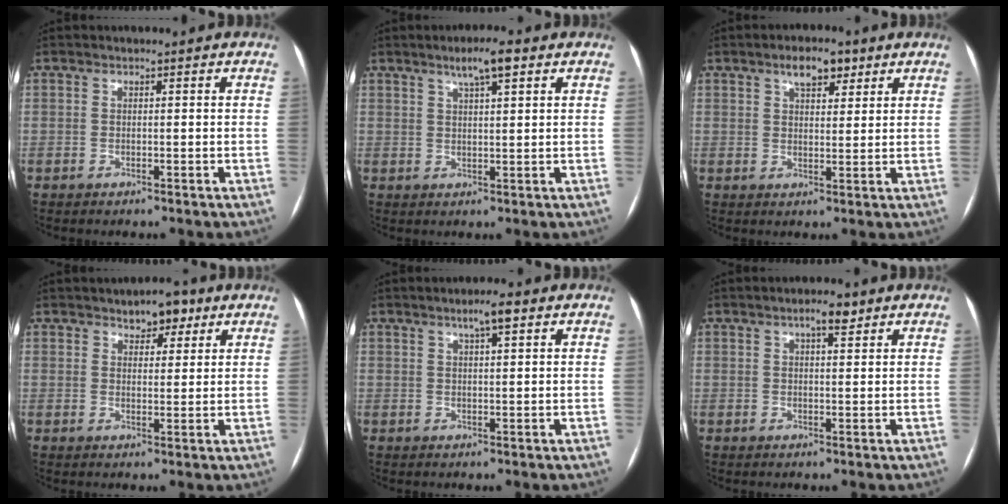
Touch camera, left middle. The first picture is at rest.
{"total": 4.9, "force": [3.0, 0.6, 3.9], "torque": [-0.068, 0.009, 0.048]}
{"total": 5.2, "force": [3.3, 2.2, 3.4], "torque": [-0.056, 0.008, 0.052]}
{"total": 4.6, "force": [3.0, 2.3, 2.5], "torque": [-0.033, 0.008, 0.045]}
{"total": 3.5, "force": [2.0, 0.4, 2.8], "torque": [-0.051, 0.007, 0.033]}
{"total": 3.4, "force": [2.1, 0.9, 2.5], "torque": [-0.045, 0.007, 0.031]}